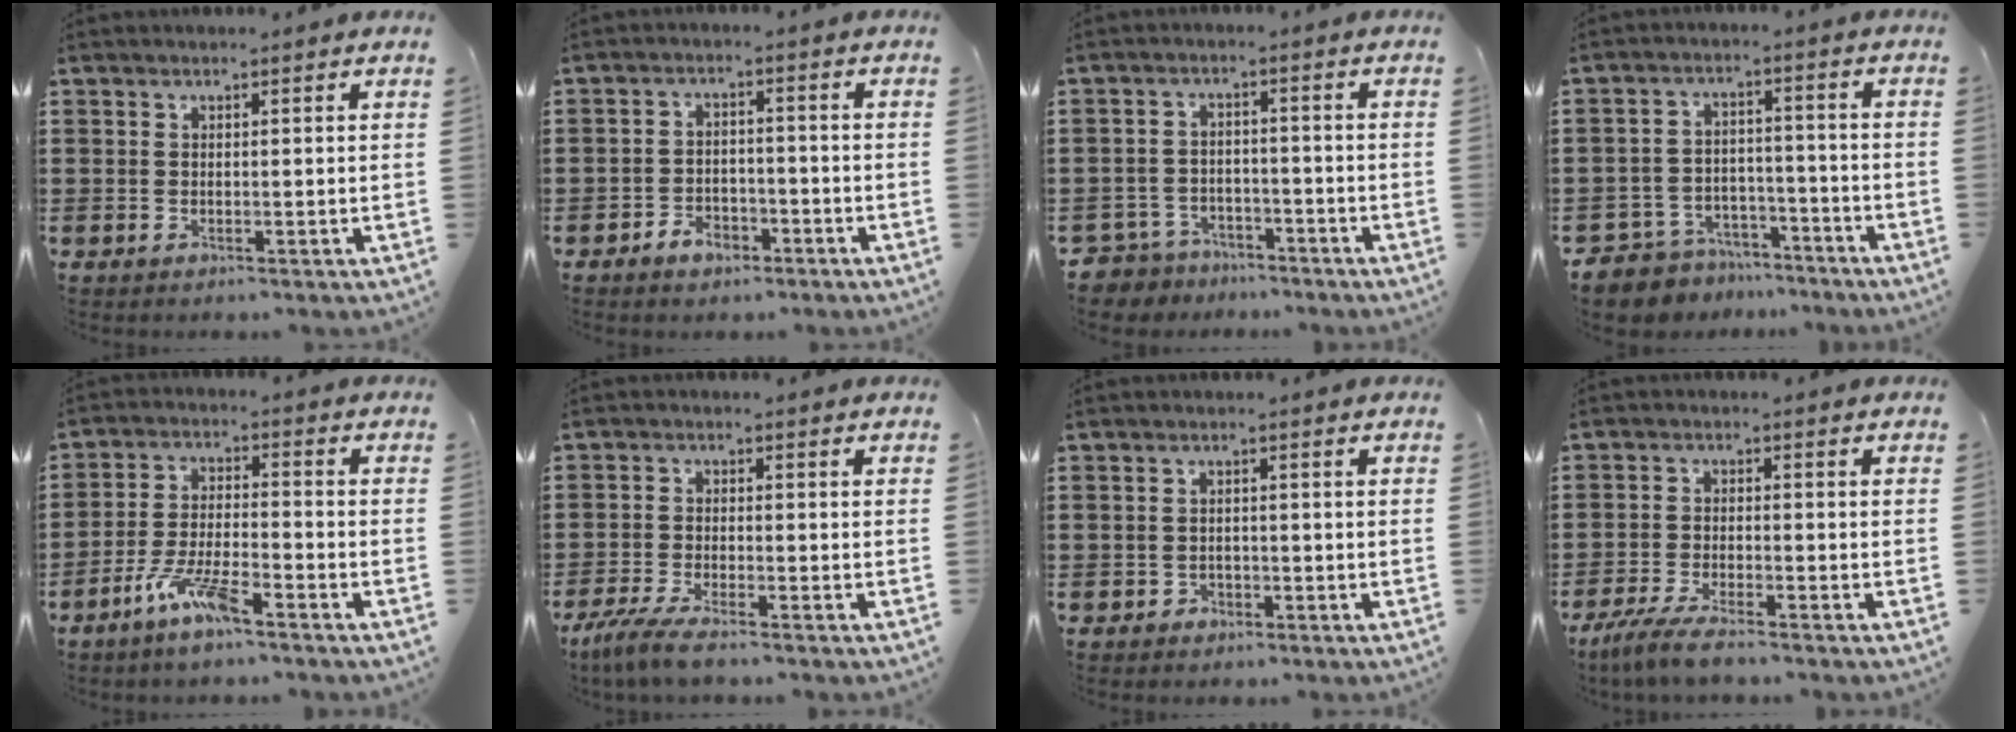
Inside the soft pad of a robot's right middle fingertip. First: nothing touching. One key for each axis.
{"total": 3.5, "fx": -2.7, "fy": 1.9, "fz": 1.1, "tx": -0.021, "ty": 0.006, "tz": -0.054}
{"total": 4.4, "fx": -4.2, "fy": 1.3, "fz": -0.1, "tx": -0.028, "ty": -0.004, "tz": -0.096}
{"total": 6.7, "fx": -6.5, "fy": 1.7, "fz": 0.1, "tx": -0.014, "ty": 0.016, "tz": -0.133}
{"total": 7.1, "fx": -5.0, "fy": 1.3, "fz": 4.9, "tx": -0.112, "ty": -0.004, "tz": -0.095}
{"total": 4.7, "fx": -4.1, "fy": 0.4, "fz": 2.2, "tx": -0.058, "ty": -0.011, "tz": -0.083}
{"total": 1.4, "fx": -1.0, "fy": 1.0, "fz": 0.0, "tx": -0.005, "ty": 0.001, "tz": -0.025}
{"total": 4.9, "fx": -4.3, "fy": 0.5, "fz": 2.3, "tx": -0.058, "ty": -0.008, "tz": -0.087}